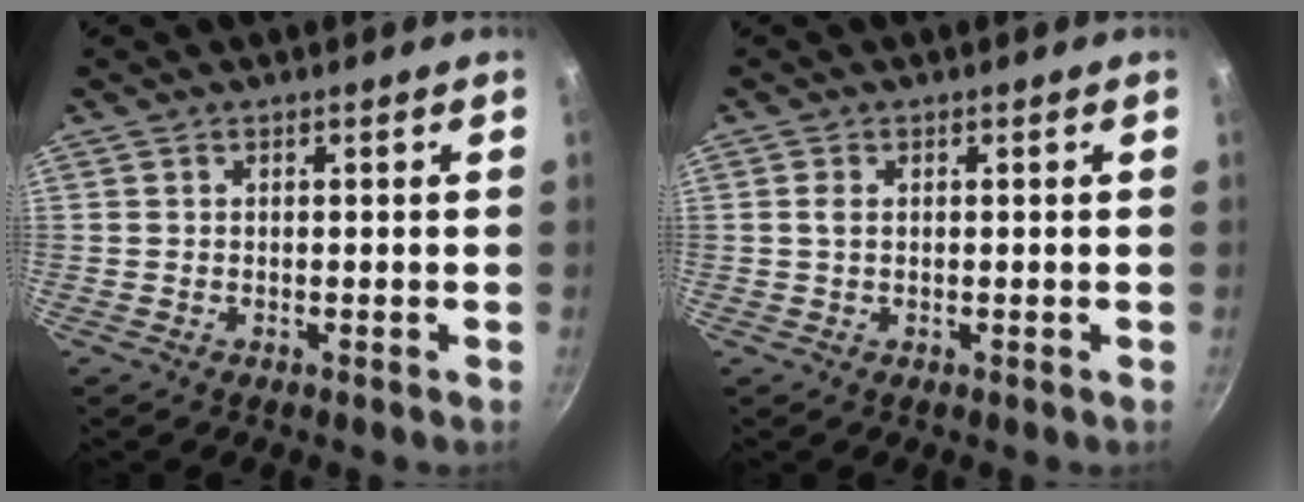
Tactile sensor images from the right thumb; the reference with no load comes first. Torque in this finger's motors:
{"motor_torque": [-0.27, -0.27, 0.48, -0.16, -0.06]}